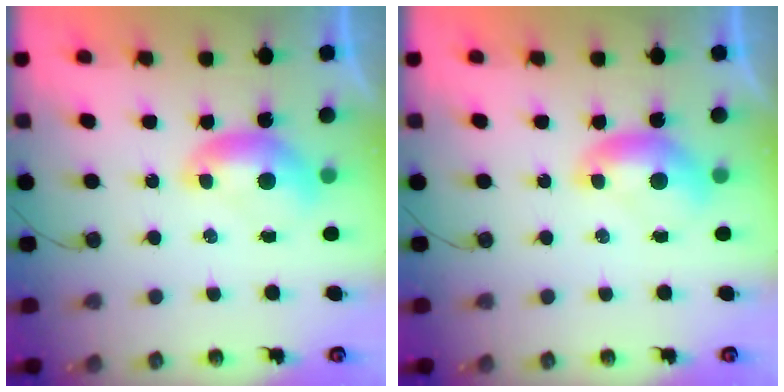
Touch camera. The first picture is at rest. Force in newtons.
{"total": 0.0}